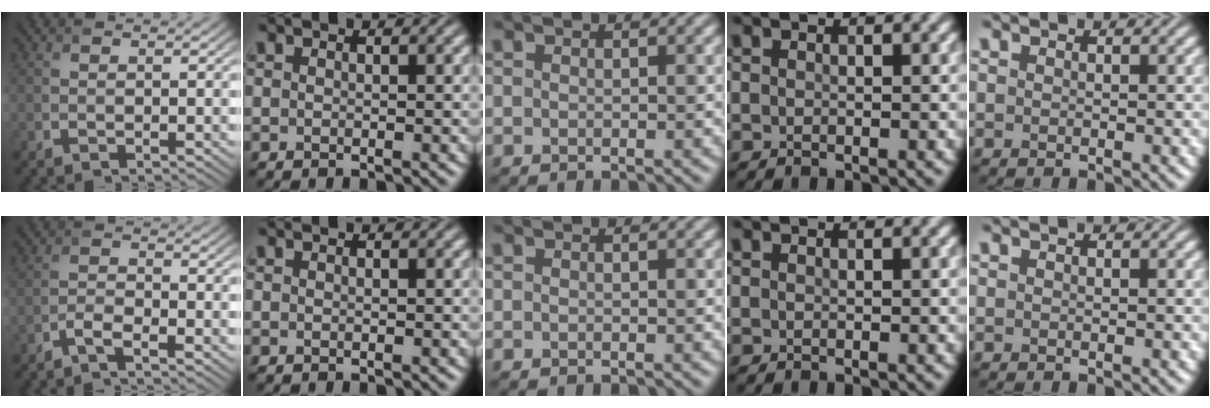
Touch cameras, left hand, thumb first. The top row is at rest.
{"thumb": {"total": 2.1, "force": [-1.6, 0.4, 1.3], "torque": [-0.030, 0.003, -0.040]}}